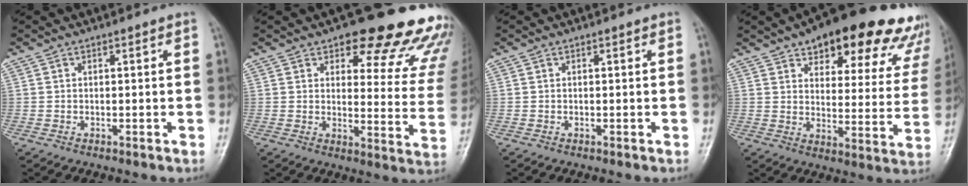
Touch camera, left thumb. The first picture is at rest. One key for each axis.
{"total": 21.3, "fx": 16.3, "fy": 7.7, "fz": 11.3, "tx": -0.081, "ty": -0.093, "tz": 0.180}
{"total": 0.0}
{"total": 25.5, "fx": 18.0, "fy": 9.9, "fz": 15.2, "tx": -0.156, "ty": -0.048, "tz": 0.220}